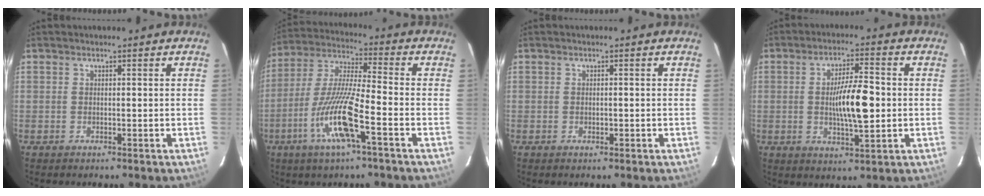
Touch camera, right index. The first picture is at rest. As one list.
[{"total": 13.4, "force": [-5.4, 0.8, 12.2], "torque": [-0.253, -0.008, -0.105]}, {"total": 0.6, "force": [-0.1, 0.3, 0.4], "torque": [-0.010, -0.001, 0.001]}, {"total": 9.2, "force": [-0.4, 1.6, 9.0], "torque": [-0.158, 0.002, -0.006]}]